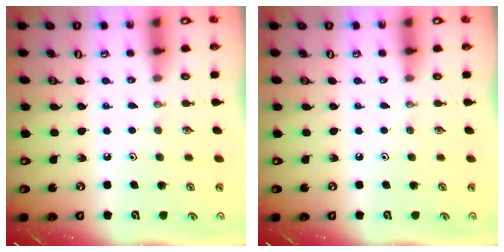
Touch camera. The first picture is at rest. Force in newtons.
{"total": 0.0}